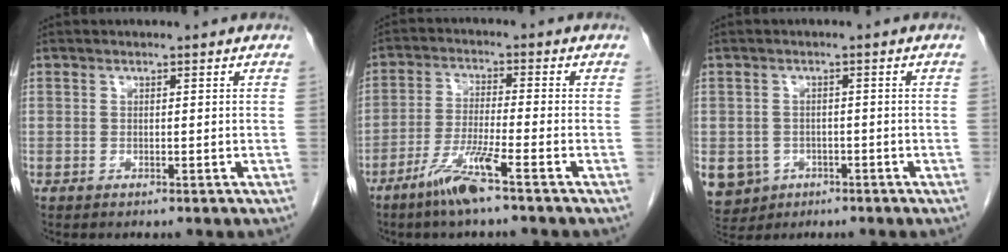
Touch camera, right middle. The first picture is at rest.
{"total": 6.9, "force": [-4.5, -0.5, 5.2], "torque": [-0.109, -0.014, -0.091]}
{"total": 8.6, "force": [-3.8, 7.4, 2.3], "torque": [-0.068, 0.004, -0.050]}